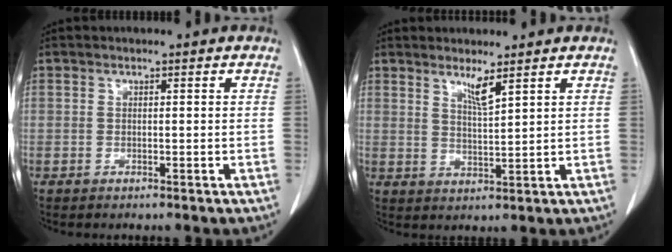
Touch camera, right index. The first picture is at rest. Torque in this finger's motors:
{"motor_torque": [0.12, 0.11, 0.07, 0.04]}